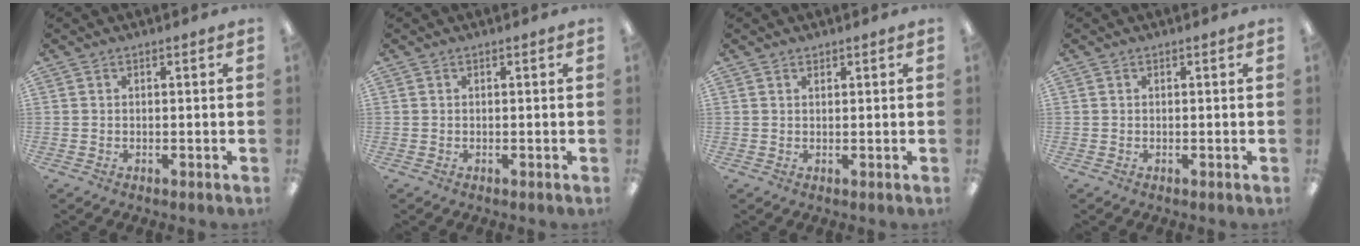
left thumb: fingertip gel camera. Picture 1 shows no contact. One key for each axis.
{"total": 0.0}
{"total": 0.8, "fx": 0.7, "fy": 0.3, "fz": 0.2, "tx": -0.003, "ty": 0.001, "tz": 0.014}
{"total": 0.0}